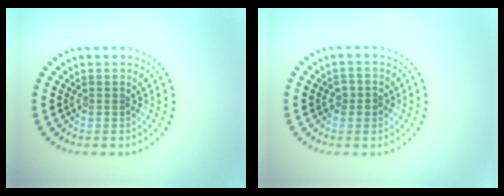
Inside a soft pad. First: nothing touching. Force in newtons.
{"total": 1.5, "press": 1.5, "slide": 0.2}